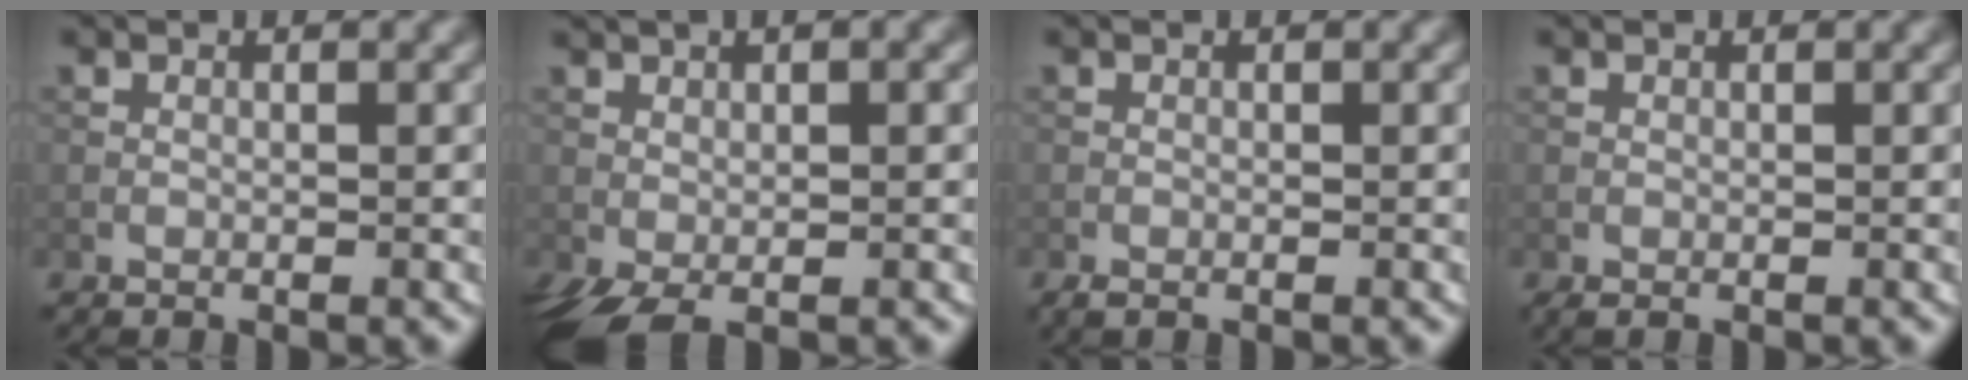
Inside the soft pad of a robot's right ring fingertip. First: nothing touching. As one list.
[{"total": 4.2, "force": [-0.7, 1.6, 3.8], "torque": [-0.076, 0.007, -0.011]}, {"total": 0.5, "force": [-0.4, 0.3, 0.1], "torque": [-0.001, -0.003, -0.008]}, {"total": 0.0}]